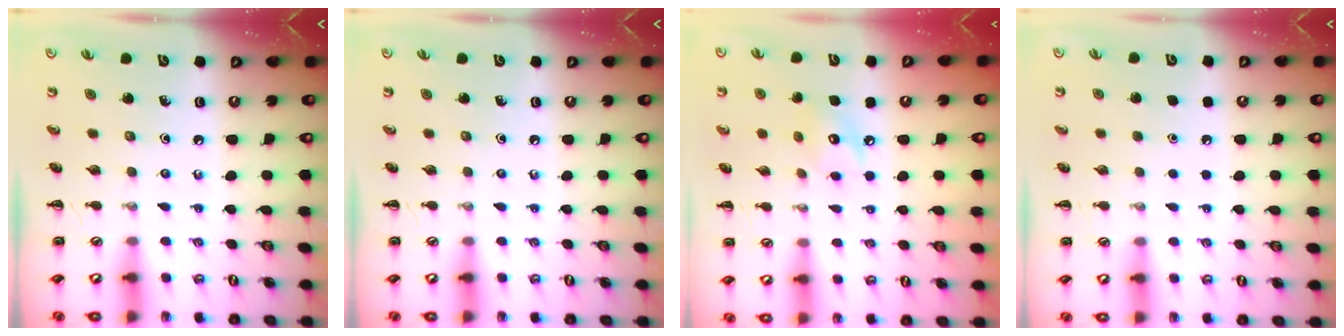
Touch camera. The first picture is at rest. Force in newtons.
{"total": 0.0}
{"total": 6.7, "press": 6.6, "slide": 1.0}
{"total": 1.6, "press": 1.6, "slide": 0.1}